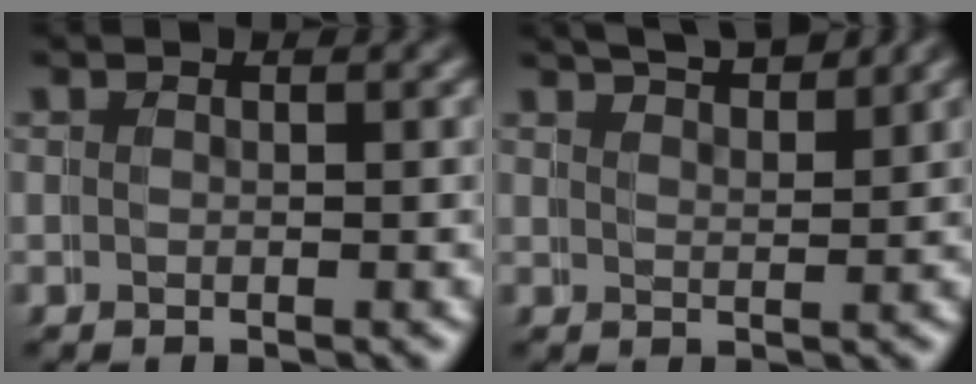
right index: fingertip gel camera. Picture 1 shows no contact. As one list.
[{"total": 4.8, "force": [4.4, 0.9, 1.7], "torque": [-0.026, 0.004, 0.068]}]